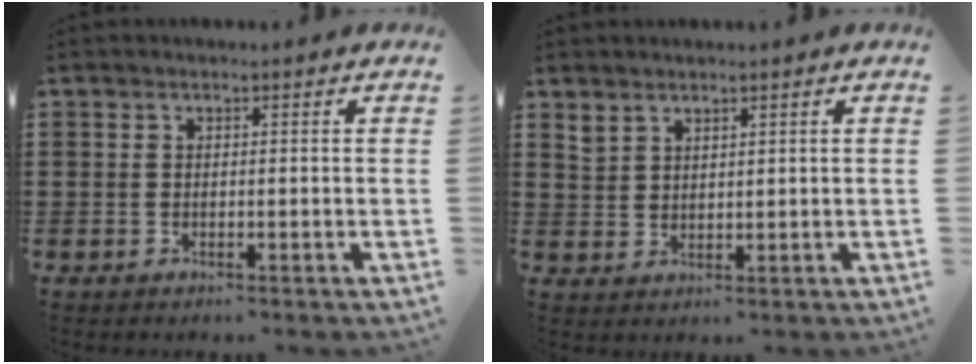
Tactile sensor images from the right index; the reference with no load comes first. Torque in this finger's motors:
{"motor_torque": [-0.15, -0.16, 0.00, 0.01]}